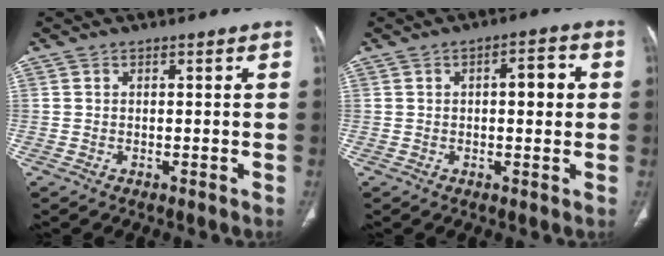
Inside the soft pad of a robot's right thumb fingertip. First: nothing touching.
{"total": 5.4, "force": [0.7, 2.3, 4.8], "torque": [-0.055, 0.012, 0.006]}